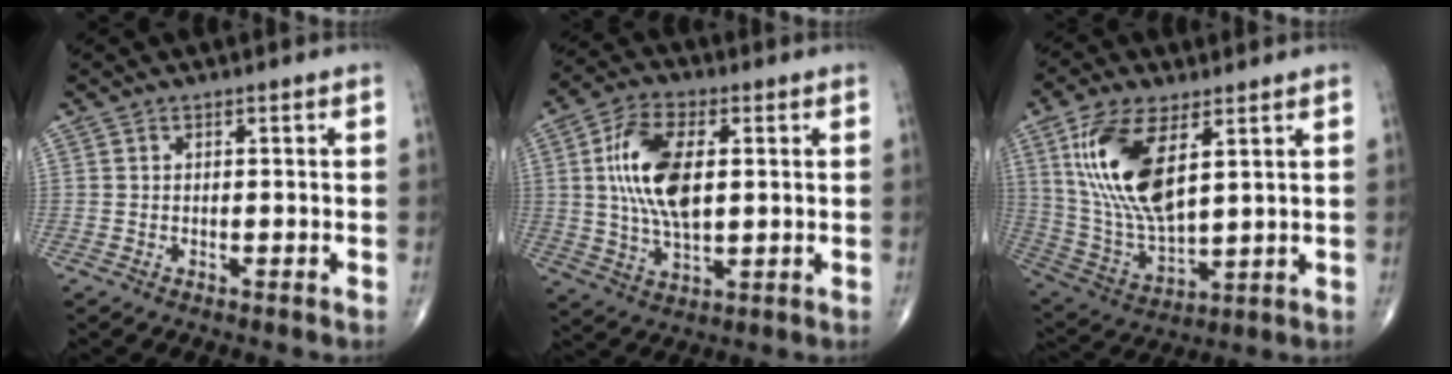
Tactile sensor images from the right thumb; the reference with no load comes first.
{"total": 13.9, "force": [2.2, 7.1, 11.8], "torque": [-0.224, -0.002, 0.041]}
{"total": 17.4, "force": [6.1, 7.7, 14.3], "torque": [-0.286, -0.022, 0.128]}